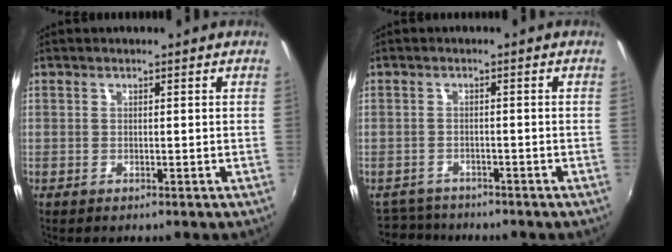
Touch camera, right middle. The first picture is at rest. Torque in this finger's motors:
{"motor_torque": [-0.49, -0.16, -0.13, -0.04]}